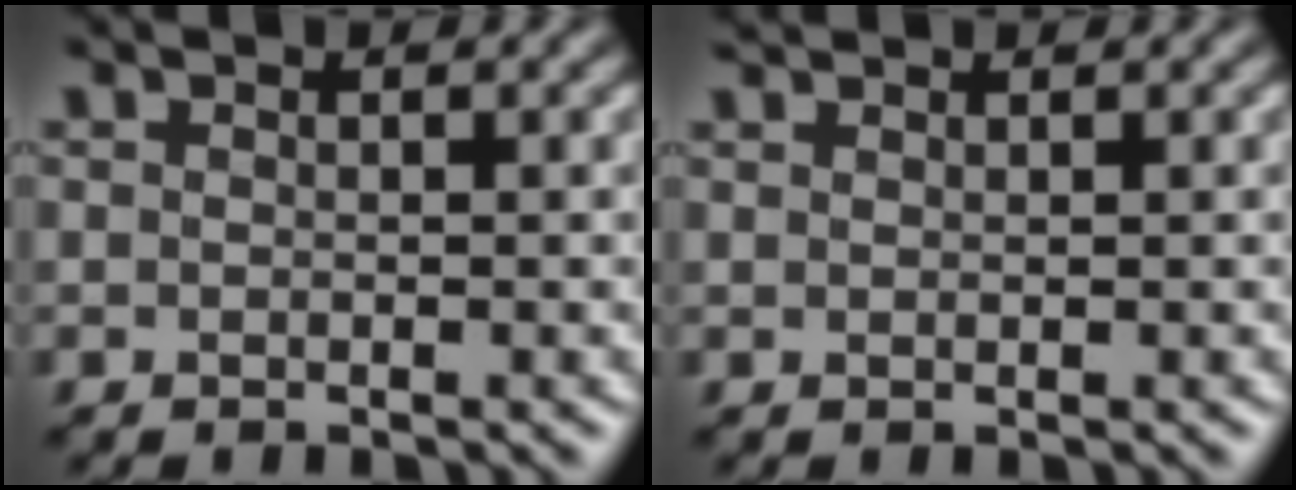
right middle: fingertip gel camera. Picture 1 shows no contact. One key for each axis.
{"total": 1.6, "fx": 1.5, "fy": 0.2, "fz": 0.3, "tx": -0.005, "ty": 0.004, "tz": 0.015}